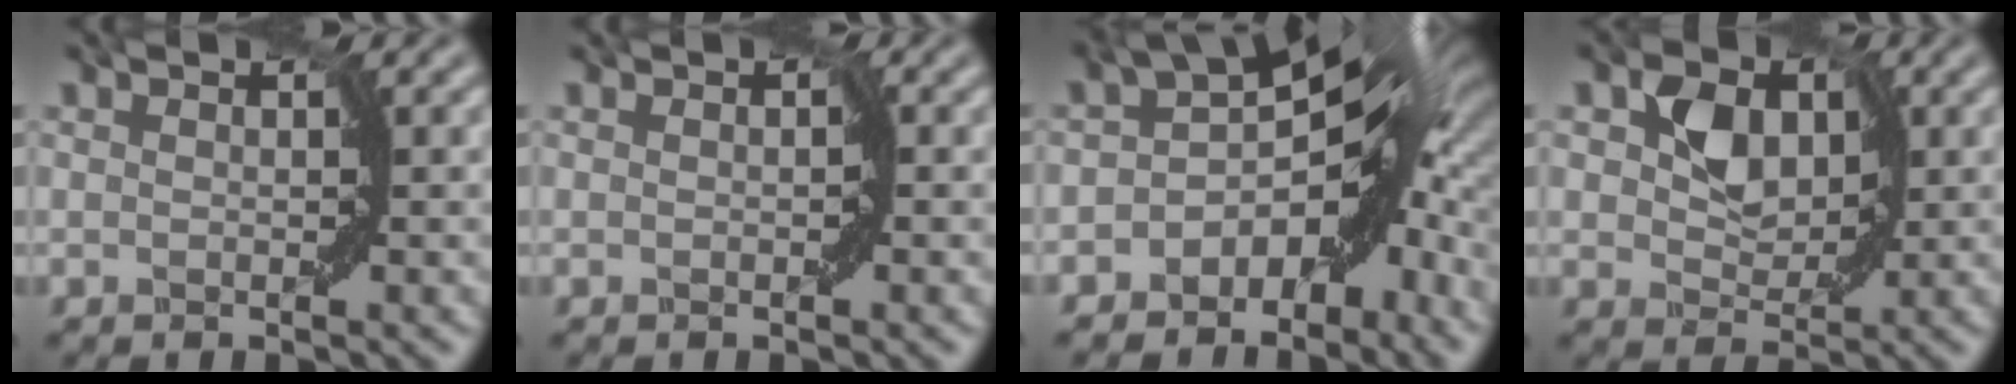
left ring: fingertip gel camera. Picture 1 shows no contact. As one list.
[{"total": 0.0}, {"total": 7.9, "force": [-3.2, 4.6, 5.6], "torque": [-0.043, 0.011, -0.068]}, {"total": 3.1, "force": [0.6, 2.7, 1.4], "torque": [-0.020, -0.004, 0.013]}]